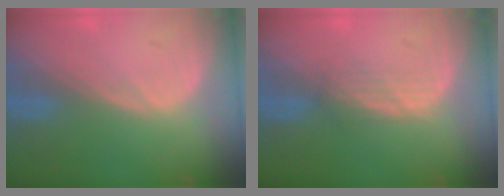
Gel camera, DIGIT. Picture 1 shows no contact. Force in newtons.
{"total": 2.4, "press": 2.3, "slide": 0.6}